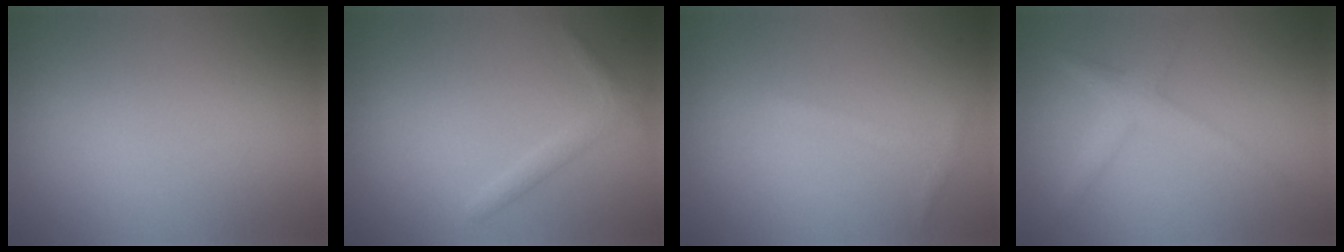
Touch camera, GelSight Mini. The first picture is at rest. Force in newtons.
{"total": 1.3, "press": 1.3, "slide": 0.1}
{"total": 0.9, "press": 0.9, "slide": 0.1}
{"total": 2.5, "press": 2.5, "slide": 0.1}